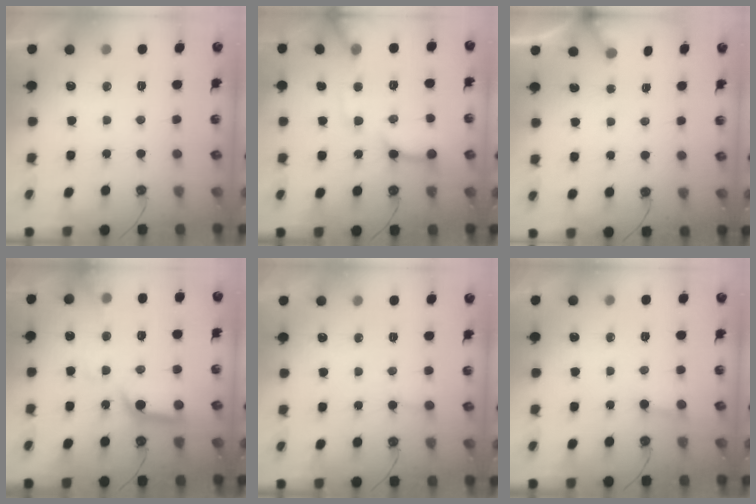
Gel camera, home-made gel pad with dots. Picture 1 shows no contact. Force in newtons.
{"total": 13.4, "press": 13.3, "slide": 1.5}
{"total": 3.0, "press": 3.0, "slide": 0.2}
{"total": 14.1, "press": 14.1, "slide": 1.3}
{"total": 5.2, "press": 5.2, "slide": 0.4}
{"total": 2.2, "press": 2.2, "slide": 0.1}